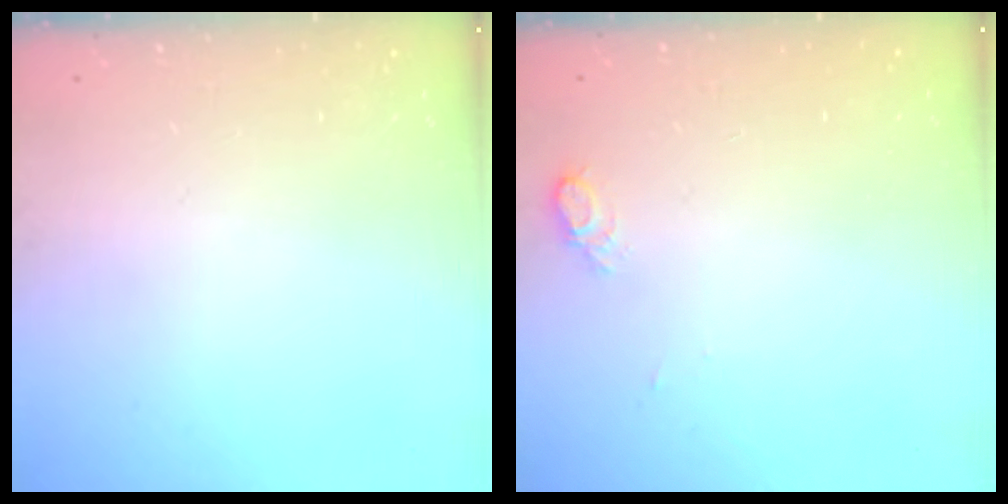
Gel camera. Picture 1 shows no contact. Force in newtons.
{"total": 5.7, "press": 5.4, "slide": 1.9}